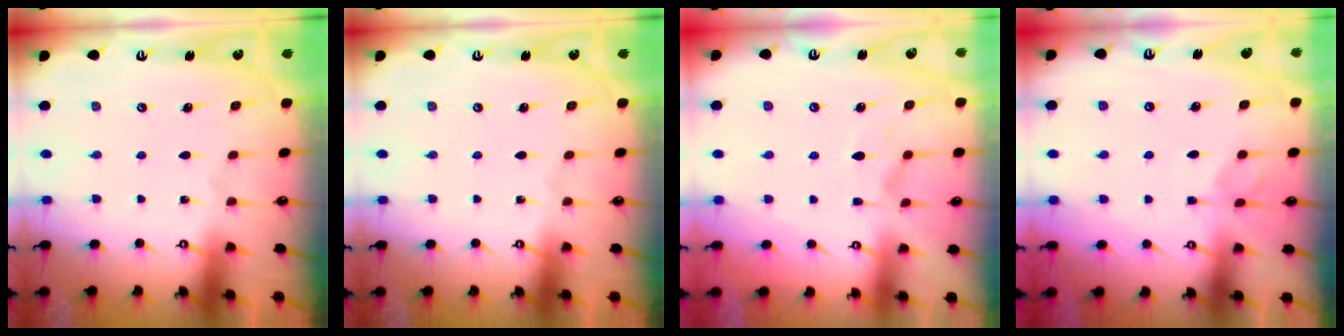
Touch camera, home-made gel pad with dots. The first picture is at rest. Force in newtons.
{"total": 0.0}
{"total": 1.0, "press": 0.2, "slide": 0.9}
{"total": 0.9, "press": 0.7, "slide": 0.6}